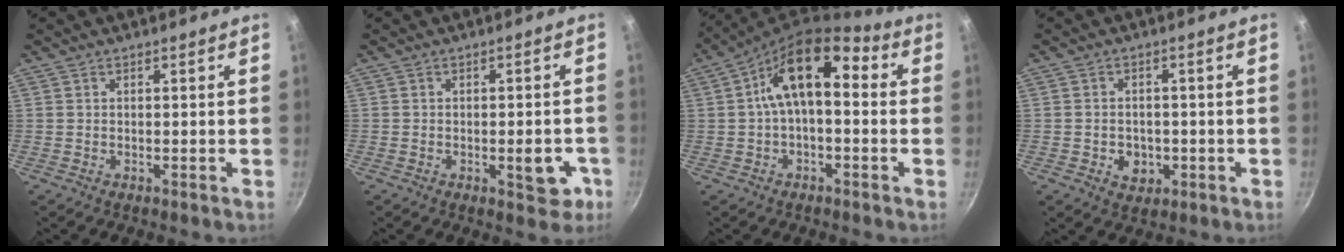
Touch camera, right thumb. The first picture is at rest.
{"total": 6.0, "force": [-1.9, 2.8, 5.0], "torque": [-0.040, 0.013, -0.020]}
{"total": 10.9, "force": [1.2, 5.8, 9.2], "torque": [-0.145, 0.042, 0.006]}
{"total": 4.8, "force": [-1.3, 3.9, 2.5], "torque": [-0.025, 0.011, -0.012]}